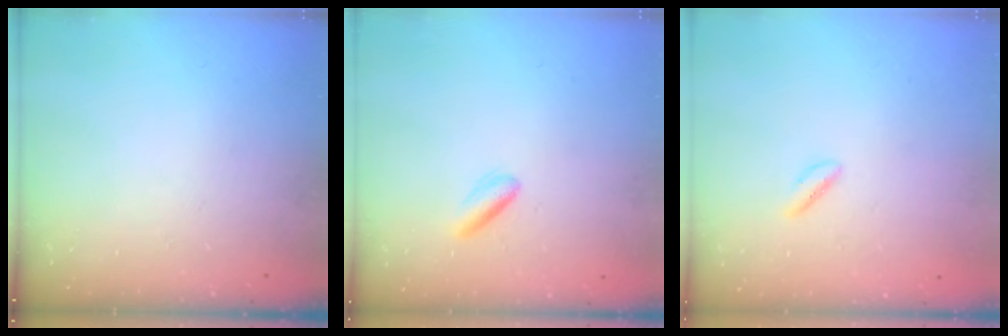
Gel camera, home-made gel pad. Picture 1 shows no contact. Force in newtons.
{"total": 2.8, "press": 2.6, "slide": 0.8}
{"total": 1.9, "press": 1.7, "slide": 1.0}